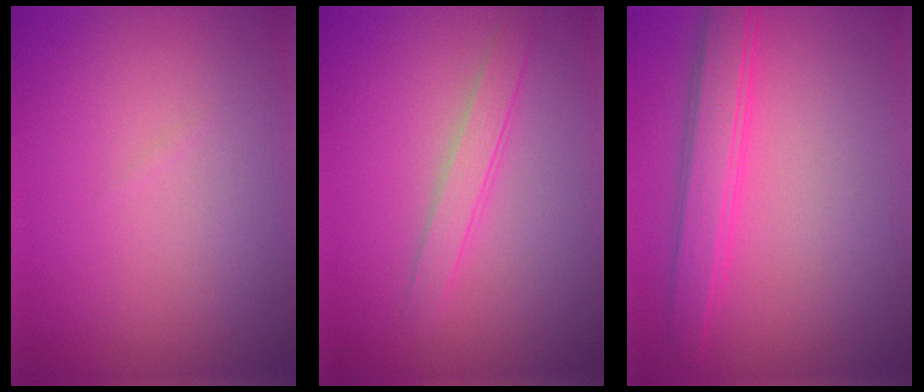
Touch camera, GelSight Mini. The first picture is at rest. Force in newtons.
{"total": 2.0, "press": 2.0, "slide": 0.1}
{"total": 3.5, "press": 3.5, "slide": 0.2}